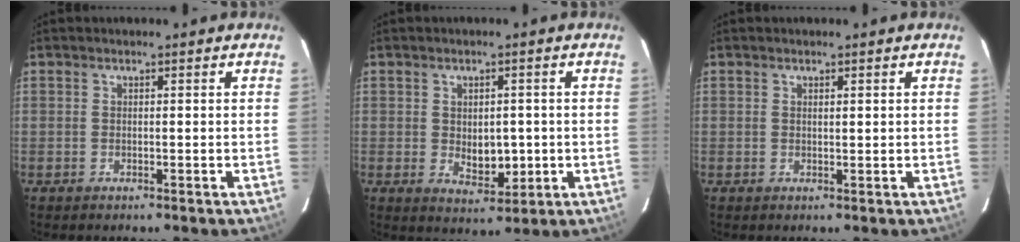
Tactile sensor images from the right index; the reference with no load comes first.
{"total": 5.0, "force": [-0.3, 3.0, 4.0], "torque": [-0.057, -0.005, 0.009]}
{"total": 0.6, "force": [0.3, 0.1, 0.5], "torque": [-0.010, -0.002, 0.006]}